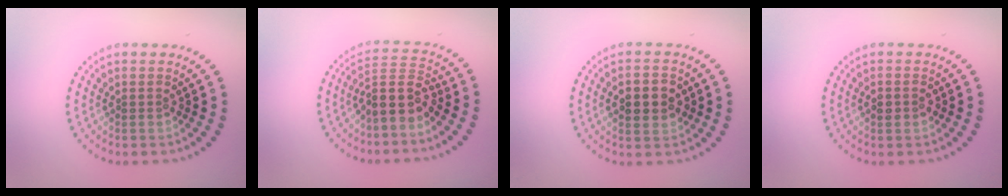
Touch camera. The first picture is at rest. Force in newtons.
{"total": 3.5, "press": 2.9, "slide": 2.1}
{"total": 4.5, "press": 4.5, "slide": 0.1}
{"total": 1.6, "press": 1.6, "slide": 0.1}